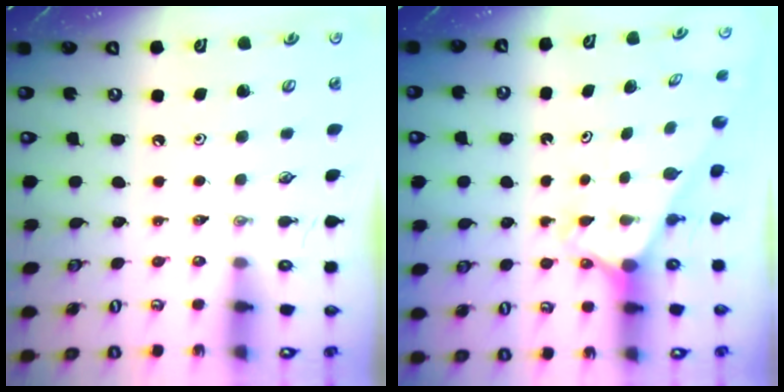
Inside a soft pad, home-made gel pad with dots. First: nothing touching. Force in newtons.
{"total": 2.2, "press": 2.2, "slide": 0.2}